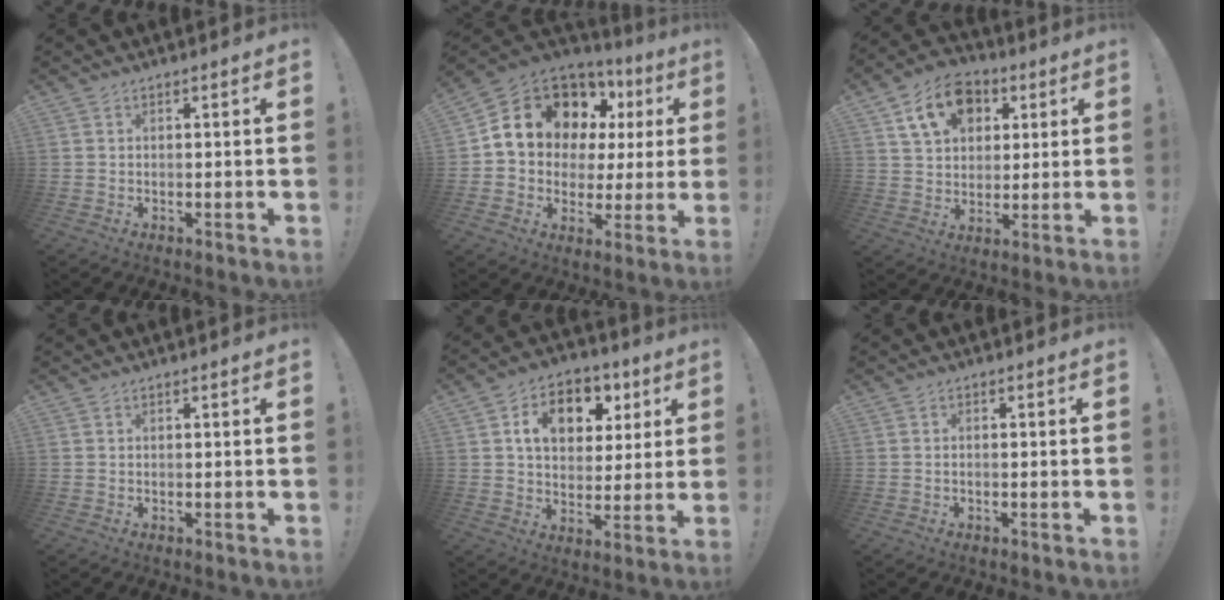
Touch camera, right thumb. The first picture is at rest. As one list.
[{"total": 14.2, "force": [7.7, 9.9, 6.7], "torque": [-0.111, -0.053, 0.155]}, {"total": 14.1, "force": [6.0, 10.4, 7.3], "torque": [-0.112, -0.012, 0.116]}, {"total": 0.0}, {"total": 13.4, "force": [5.2, 9.5, 7.8], "torque": [-0.118, -0.012, 0.096]}, {"total": 0.5, "force": [-0.4, 0.0, 0.4], "torque": [-0.006, 0.000, -0.006]}]